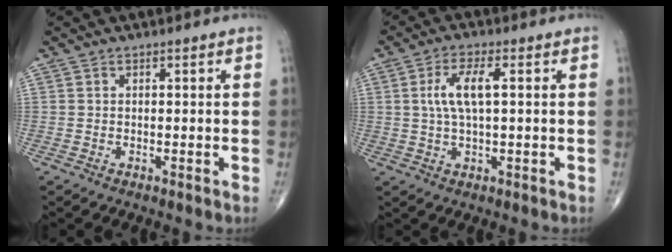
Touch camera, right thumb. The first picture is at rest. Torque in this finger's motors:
{"motor_torque": [0.11, 0.11, 0.35, 0.22, 0.25]}